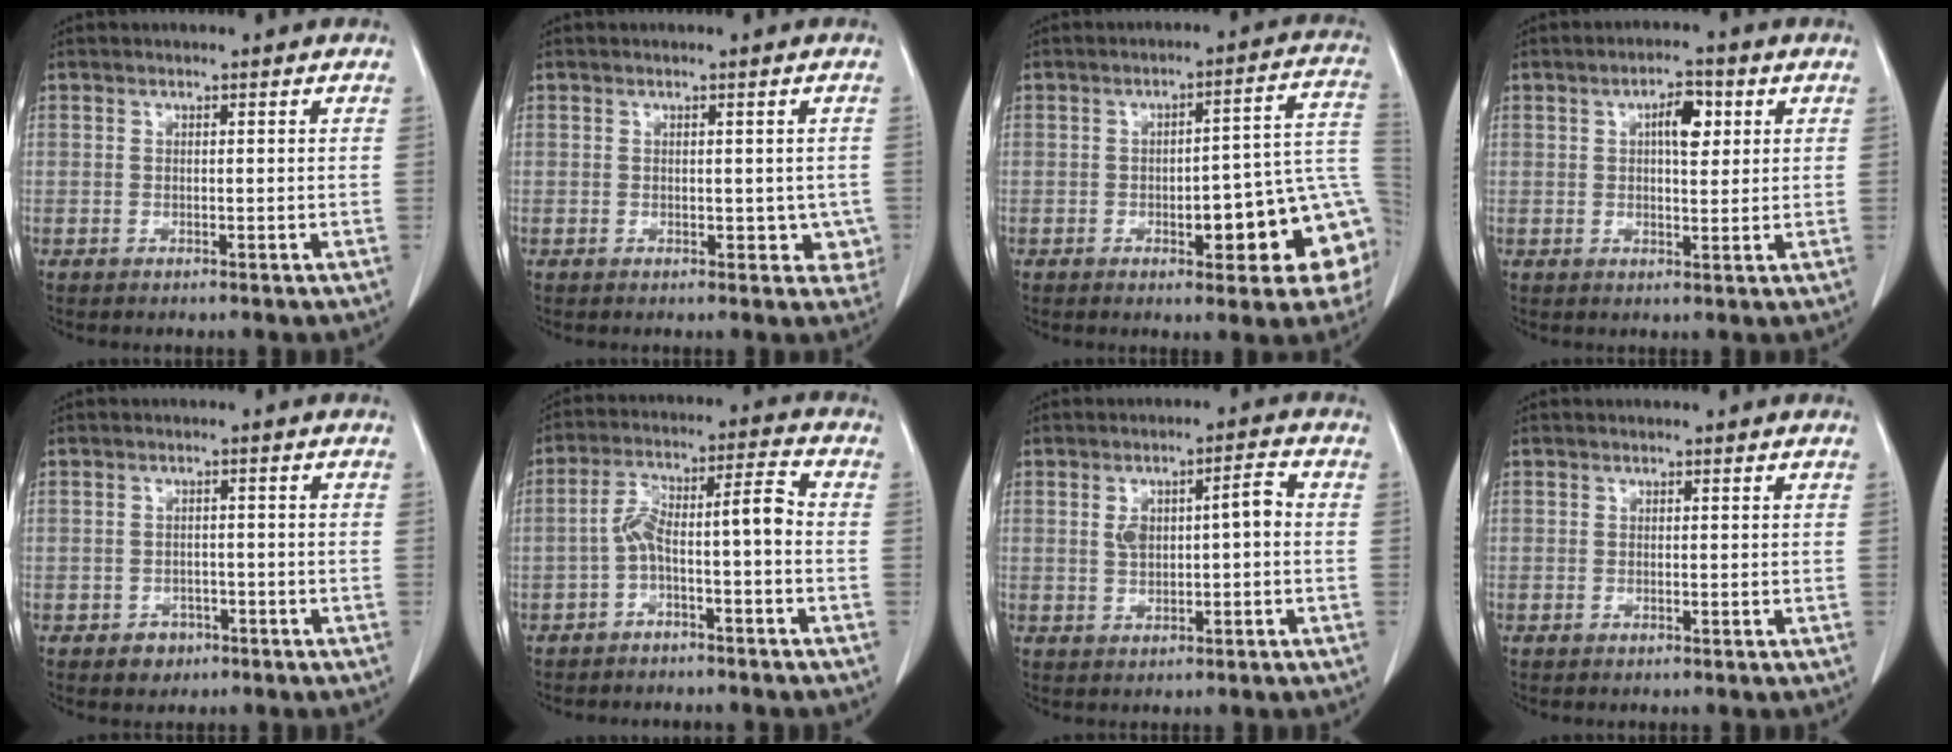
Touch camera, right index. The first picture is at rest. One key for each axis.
{"total": 3.1, "fx": -0.2, "fy": 2.3, "fz": 2.1, "tx": -0.003, "ty": 0.007, "tz": 0.001}
{"total": 14.8, "fx": -3.8, "fy": 3.9, "fz": 13.8, "tx": -0.111, "ty": 0.039, "tz": -0.039}
{"total": 4.8, "fx": 1.5, "fy": 1.9, "fz": 4.2, "tx": -0.068, "ty": 0.009, "tz": 0.023}
{"total": 2.7, "fx": -1.6, "fy": 2.1, "fz": 0.6, "tx": -0.006, "ty": 0.008, "tz": -0.018}
{"total": 7.8, "fx": -2.5, "fy": 1.3, "fz": 7.3, "tx": -0.133, "ty": 0.044, "tz": -0.043}
{"total": 5.6, "fx": 0.4, "fy": 1.9, "fz": 5.3, "tx": -0.094, "ty": 0.023, "tz": 0.011}
{"total": 0.0}